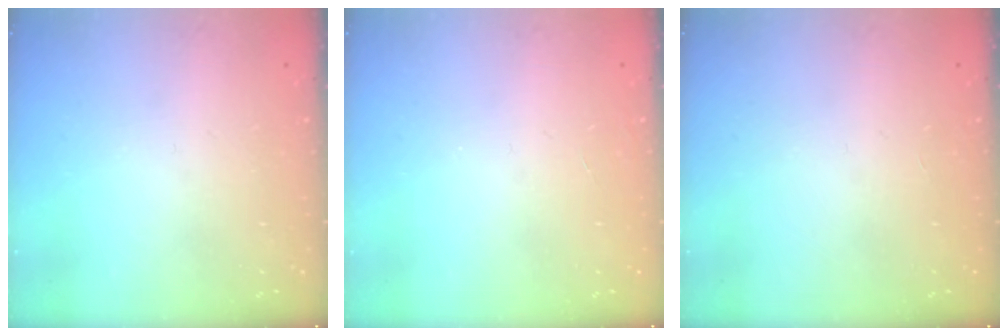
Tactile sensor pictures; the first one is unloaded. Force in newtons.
{"total": 0.0}
{"total": 0.0}